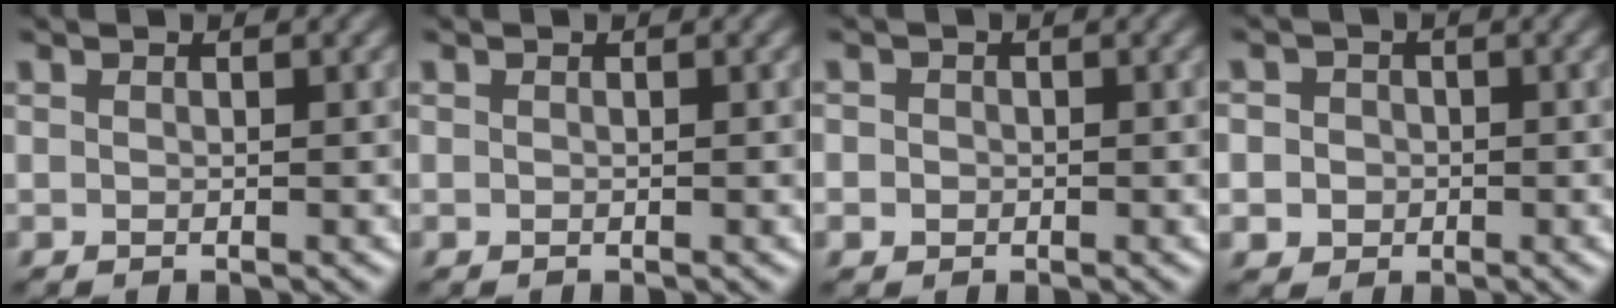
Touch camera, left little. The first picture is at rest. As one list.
[{"total": 0.0}, {"total": 1.3, "force": [0.0, 1.2, 0.4], "torque": [0.005, 0.000, -0.008]}, {"total": 3.6, "force": [0.1, 3.4, 1.3], "torque": [0.005, 0.023, -0.023]}]